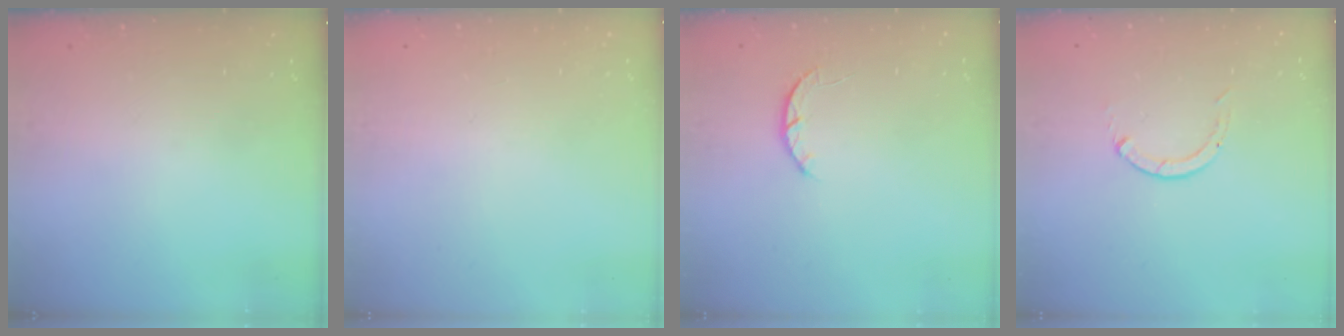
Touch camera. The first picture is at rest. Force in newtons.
{"total": 2.4, "press": 2.4, "slide": 0.2}
{"total": 2.6, "press": 2.5, "slide": 0.4}
{"total": 0.0}